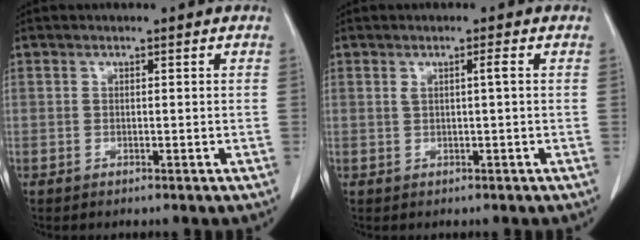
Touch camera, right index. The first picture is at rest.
{"total": 1.5, "force": [0.3, -0.2, 1.5], "torque": [-0.026, 0.001, 0.007]}